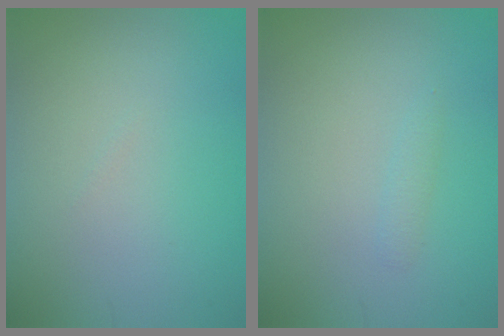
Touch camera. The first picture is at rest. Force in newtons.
{"total": 0.7, "press": 0.7, "slide": 0.1}